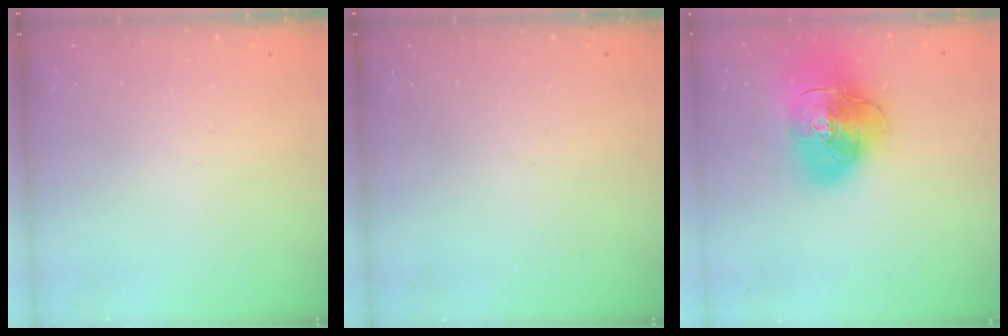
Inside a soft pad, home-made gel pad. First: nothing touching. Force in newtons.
{"total": 0.0}
{"total": 22.5, "press": 22.3, "slide": 3.4}